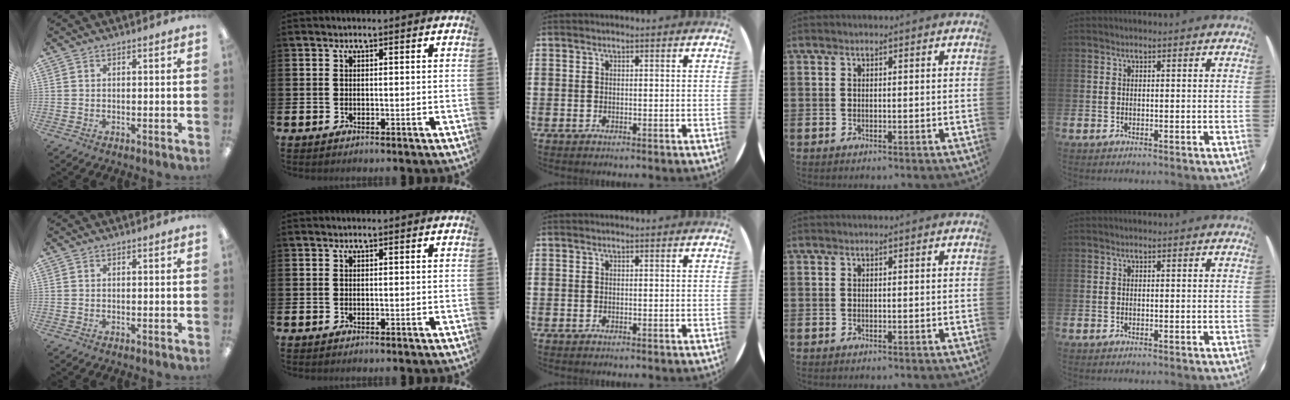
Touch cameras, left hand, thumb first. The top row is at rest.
{}